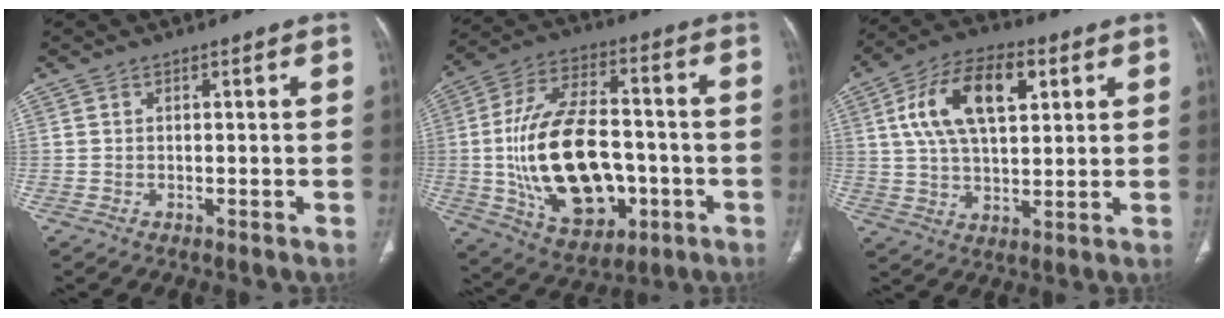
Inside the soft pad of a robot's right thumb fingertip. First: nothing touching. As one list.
[{"total": 22.5, "force": [-4.2, 13.6, 17.5], "torque": [-0.290, 0.029, -0.054]}, {"total": 15.7, "force": [5.1, 8.2, 12.4], "torque": [-0.213, 0.006, 0.088]}]